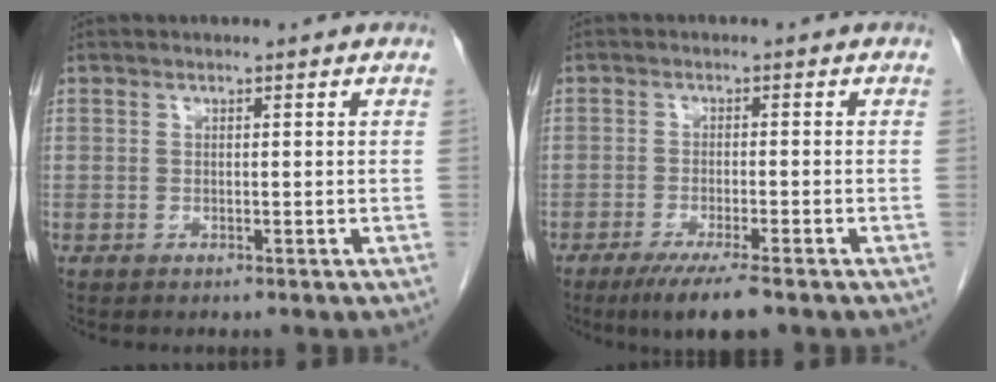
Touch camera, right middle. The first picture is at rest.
{"total": 6.6, "force": [-4.6, 0.3, 4.8], "torque": [-0.081, -0.019, -0.072]}